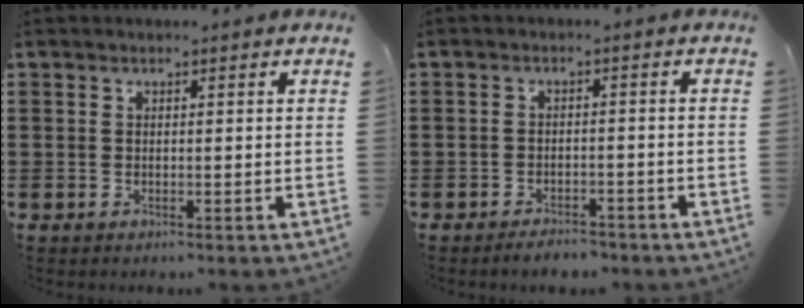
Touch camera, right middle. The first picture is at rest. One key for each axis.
{"total": 2.5, "fx": -2.4, "fy": 0.4, "fz": 0.1, "tx": -0.008, "ty": -0.001, "tz": -0.050}